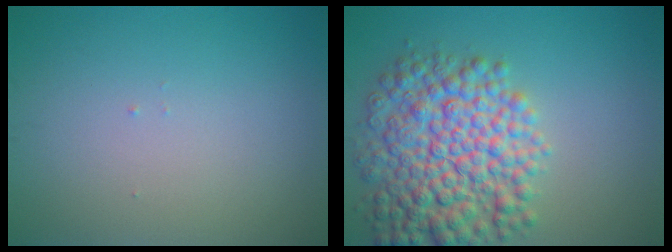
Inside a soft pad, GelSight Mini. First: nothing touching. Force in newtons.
{"total": 9.1, "press": 9.1, "slide": 0.2}